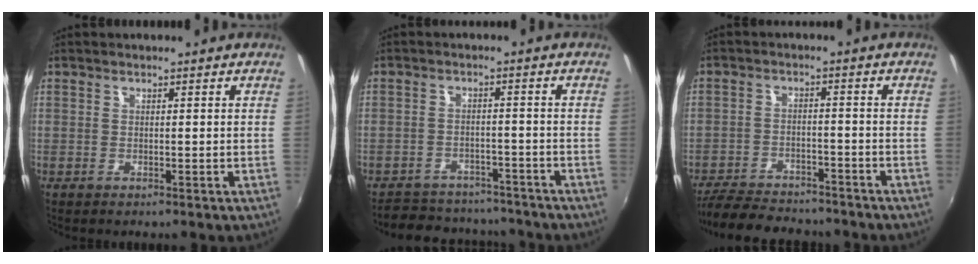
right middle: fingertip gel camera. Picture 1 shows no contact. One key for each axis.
{"total": 14.4, "fx": -12.5, "fy": 5.5, "fz": 4.3, "tx": -0.106, "ty": 0.013, "tz": -0.168}
{"total": 13.8, "fx": -12.0, "fy": 4.3, "fz": 5.3, "tx": -0.130, "ty": -0.010, "tz": -0.183}